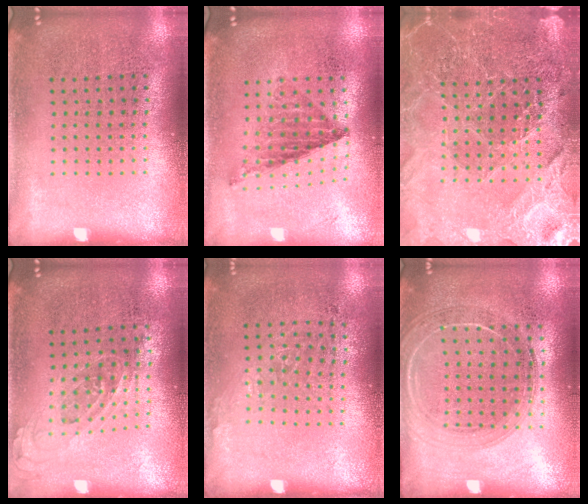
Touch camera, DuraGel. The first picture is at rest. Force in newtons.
{"total": 0.8, "press": 0.8, "slide": 0.0}
{"total": 4.4, "press": 4.2, "slide": 1.5}
{"total": 0.7, "press": 0.6, "slide": 0.3}
{"total": 1.0, "press": 0.8, "slide": 0.6}
{"total": 1.6, "press": 1.6, "slide": 0.4}